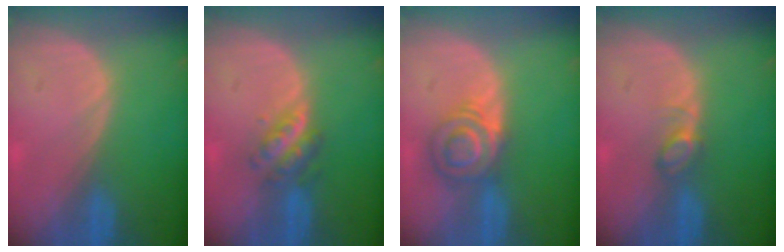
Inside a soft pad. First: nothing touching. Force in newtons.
{"total": 4.7, "press": 4.3, "slide": 2.0}
{"total": 5.9, "press": 5.8, "slide": 0.8}
{"total": 2.5, "press": 2.4, "slide": 0.3}